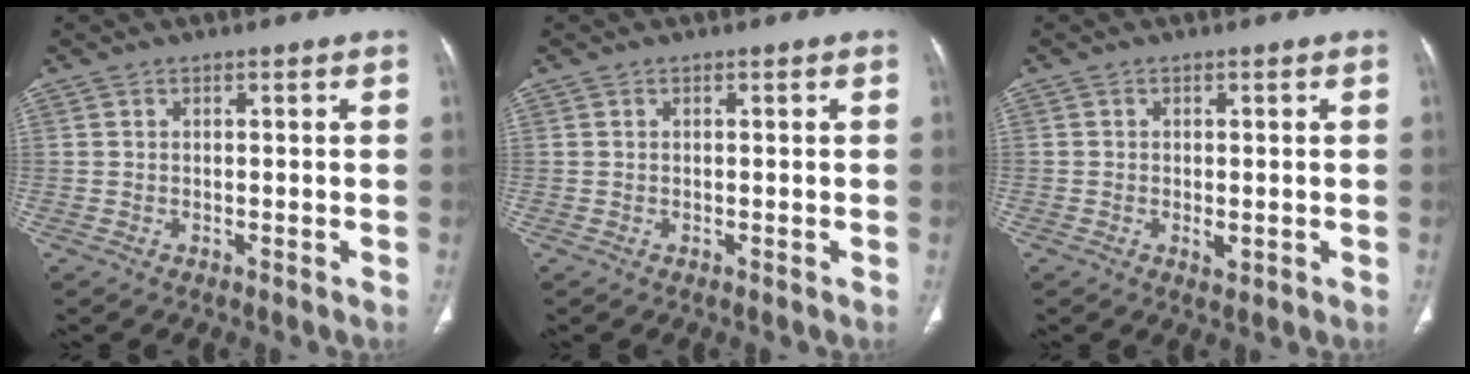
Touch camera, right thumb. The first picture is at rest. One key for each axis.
{"total": 0.0}
{"total": 1.6, "fx": -0.4, "fy": 0.9, "fz": 1.2, "tx": -0.019, "ty": -0.004, "tz": -0.004}